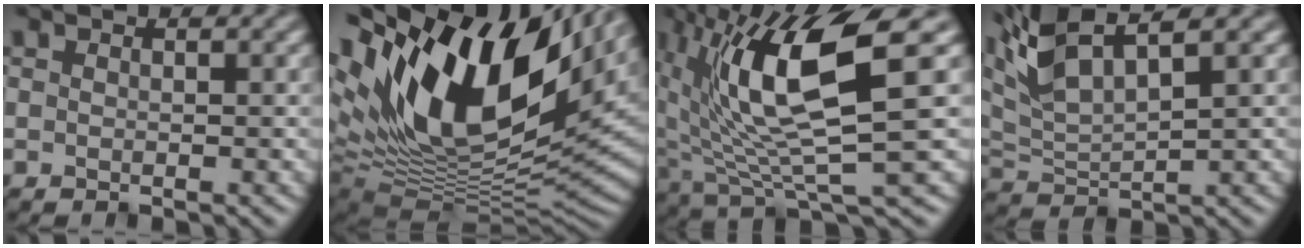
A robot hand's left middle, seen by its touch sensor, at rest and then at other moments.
{"total": 18.7, "force": [7.4, 9.4, 14.4], "torque": [-0.270, 0.019, 0.123]}
{"total": 10.9, "force": [3.1, 3.0, 10.1], "torque": [-0.184, -0.005, 0.064]}
{"total": 6.8, "force": [4.7, 1.6, 4.6], "torque": [-0.110, 0.020, 0.094]}